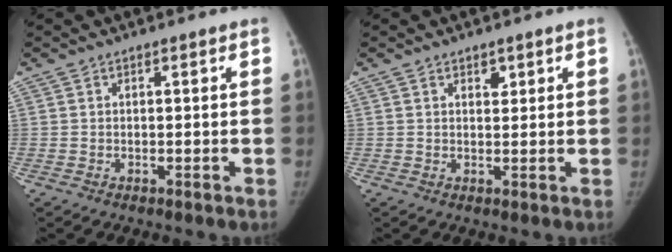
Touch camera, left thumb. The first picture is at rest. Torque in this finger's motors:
{"motor_torque": [0.22, 0.01, 0.49, -0.47, 0.05]}